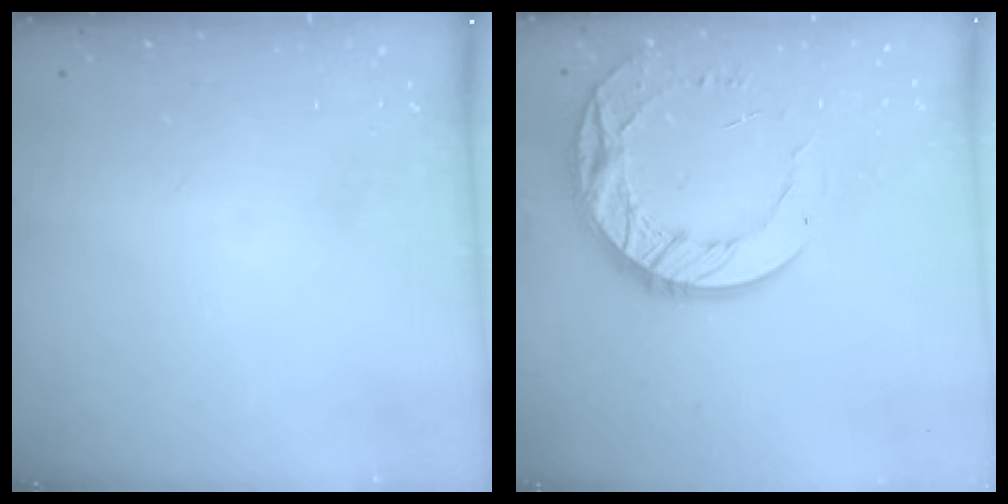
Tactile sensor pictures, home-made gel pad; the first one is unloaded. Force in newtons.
{"total": 15.4, "press": 15.3, "slide": 1.3}